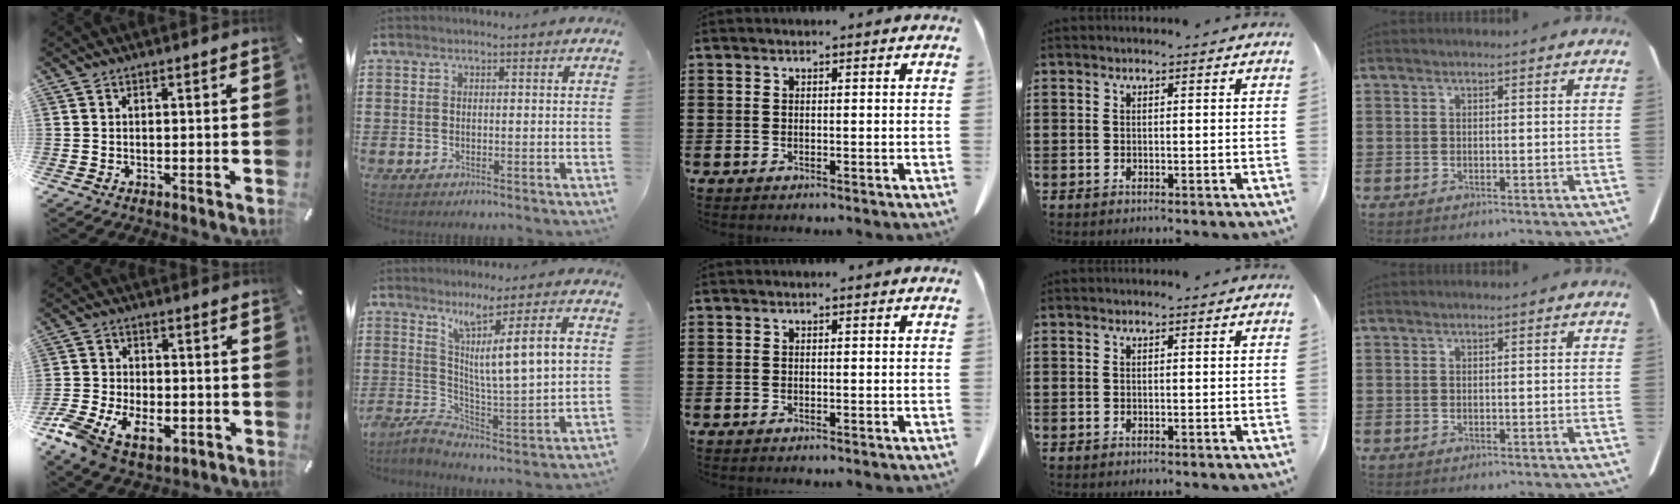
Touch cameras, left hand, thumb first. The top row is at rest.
{"thumb": {"total": 10.6, "force": [-4.8, 6.8, 6.5], "torque": [-0.134, 0.014, -0.088]}, "index": {"total": 9.9, "force": [3.1, 1.2, 9.3], "torque": [-0.161, -0.012, 0.041]}}